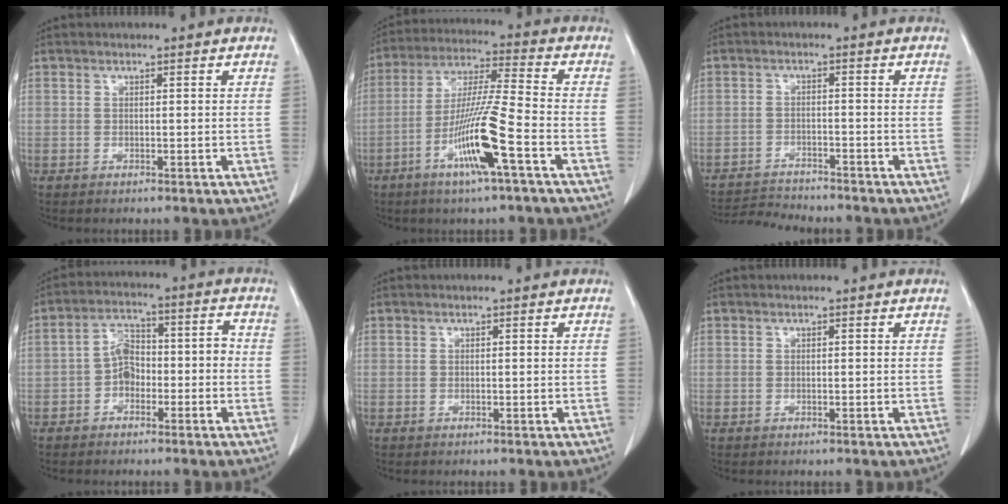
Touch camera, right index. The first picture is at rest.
{"total": 12.6, "force": [-5.3, -0.5, 11.4], "torque": [-0.224, -0.010, -0.102]}
{"total": 6.4, "force": [-6.4, 0.2, 0.9], "torque": [-0.015, -0.011, -0.106]}
{"total": 6.2, "force": [-2.2, 3.8, 4.4], "torque": [-0.075, 0.039, -0.040]}
{"total": 0.0}
{"total": 0.0}